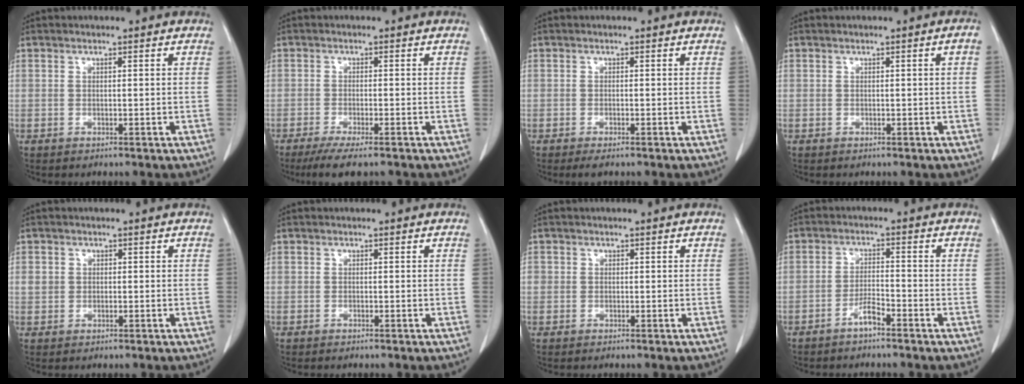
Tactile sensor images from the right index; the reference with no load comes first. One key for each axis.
{"total": 7.1, "fx": -5.6, "fy": 0.7, "fz": 4.3, "tx": -0.064, "ty": -0.017, "tz": -0.086}
{"total": 1.5, "fx": -1.1, "fy": 0.2, "fz": 1.0, "tx": -0.014, "ty": -0.005, "tz": -0.013}
{"total": 0.8, "fx": 0.0, "fy": -0.2, "fz": 0.8, "tx": -0.010, "ty": 0.002, "tz": 0.002}
{"total": 1.9, "fx": 0.4, "fy": 1.8, "fz": 0.7, "tx": -0.011, "ty": 0.010, "tz": 0.014}
{"total": 0.0}
{"total": 0.9, "fx": 0.1, "fy": 0.9, "fz": 0.1, "tx": 0.008, "ty": 0.005, "tz": 0.002}
{"total": 2.8, "fx": -2.1, "fy": 0.3, "fz": 1.8, "tx": -0.033, "ty": 0.003, "tz": -0.039}